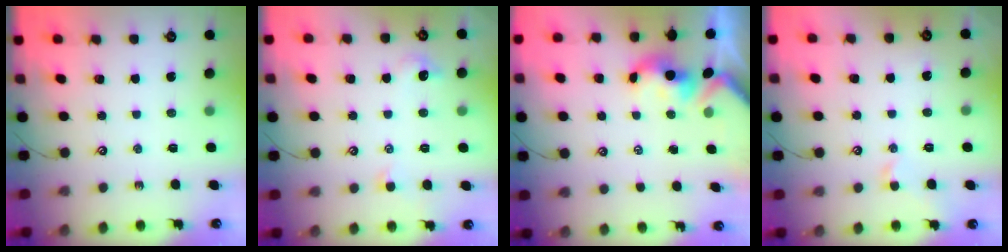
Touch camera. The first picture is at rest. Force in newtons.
{"total": 1.5, "press": 1.3, "slide": 0.6}
{"total": 0.5, "press": 0.4, "slide": 0.4}
{"total": 0.0}